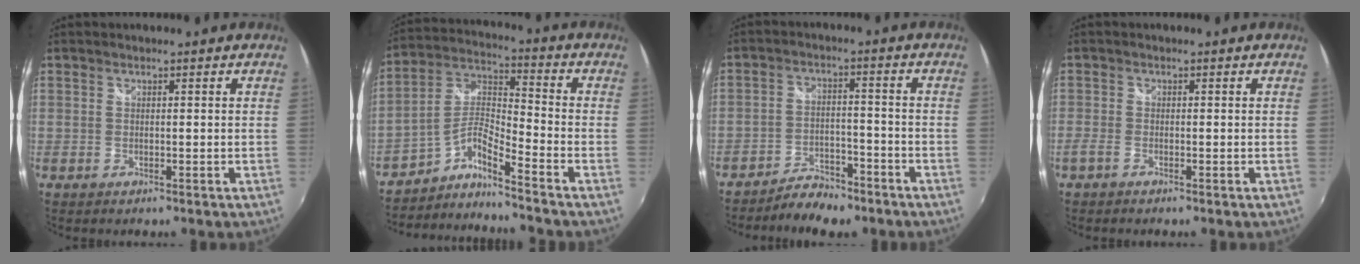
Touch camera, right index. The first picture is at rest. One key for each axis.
{"total": 7.0, "fx": -5.6, "fy": -0.4, "fz": 4.2, "tx": -0.097, "ty": 0.018, "tz": -0.118}
{"total": 7.4, "fx": -6.2, "fy": 3.0, "fz": 2.6, "tx": -0.067, "ty": 0.007, "tz": -0.100}
{"total": 1.7, "fx": -1.3, "fy": 0.6, "fz": 0.8, "tx": -0.023, "ty": -0.003, "tz": -0.029}